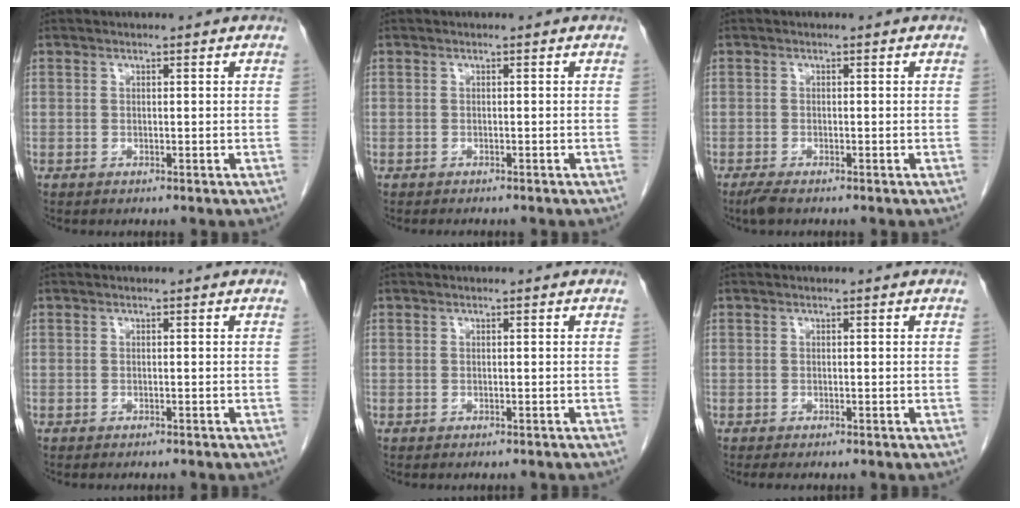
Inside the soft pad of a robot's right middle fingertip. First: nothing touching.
{"total": 2.6, "force": [-2.3, 0.5, 1.1], "torque": [-0.016, -0.004, -0.025]}
{"total": 1.8, "force": [-1.4, 0.3, 1.1], "torque": [-0.030, -0.007, -0.026]}
{"total": 2.2, "force": [-2.0, 0.4, 0.9], "torque": [-0.014, -0.002, -0.022]}
{"total": 1.5, "force": [-1.4, 0.3, 0.4], "torque": [-0.006, -0.001, -0.017]}
{"total": 2.1, "force": [-1.7, 0.5, 1.0], "torque": [-0.010, -0.004, -0.019]}